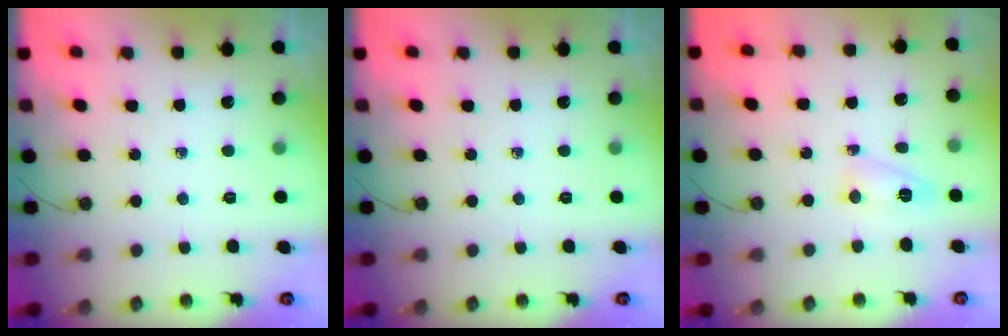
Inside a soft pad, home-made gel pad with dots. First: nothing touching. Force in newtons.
{"total": 0.0}
{"total": 4.9, "press": 4.9, "slide": 0.5}